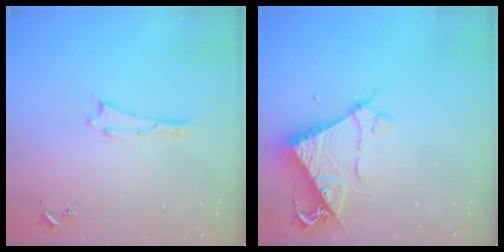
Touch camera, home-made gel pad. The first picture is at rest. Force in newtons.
{"total": 7.9, "press": 7.9, "slide": 0.6}